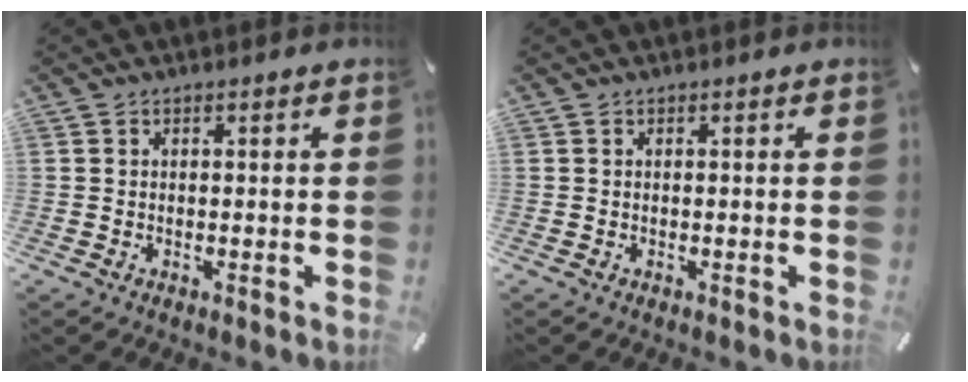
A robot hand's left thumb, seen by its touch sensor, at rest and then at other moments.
{"total": 0.0}